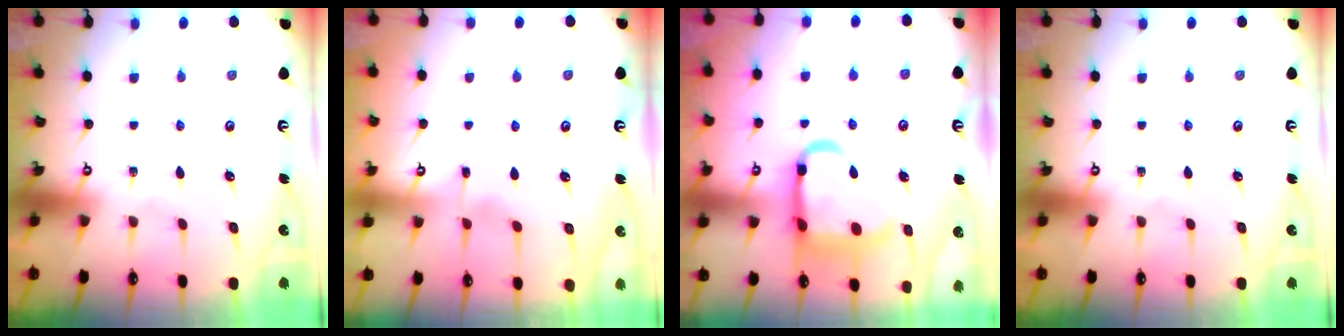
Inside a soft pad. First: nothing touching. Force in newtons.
{"total": 2.8, "press": 2.8, "slide": 0.4}
{"total": 17.3, "press": 17.2, "slide": 1.8}
{"total": 0.0}